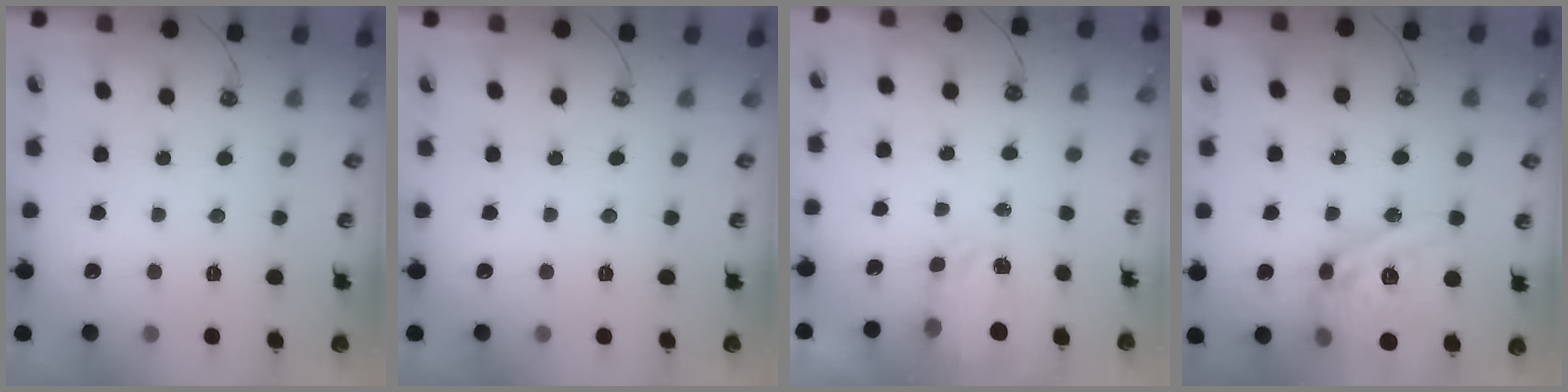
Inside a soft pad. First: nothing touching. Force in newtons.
{"total": 0.0}
{"total": 4.1, "press": 4.1, "slide": 0.5}
{"total": 19.1, "press": 19.0, "slide": 1.8}